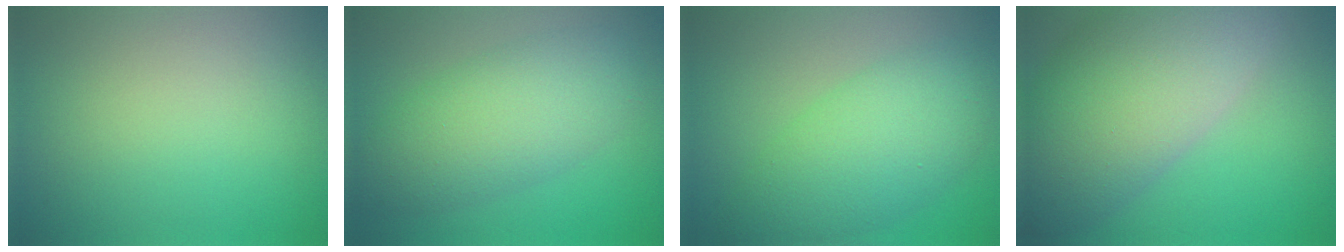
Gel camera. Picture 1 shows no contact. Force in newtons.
{"total": 6.4, "press": 6.4, "slide": 0.3}
{"total": 6.8, "press": 6.8, "slide": 0.3}
{"total": 12.6, "press": 12.5, "slide": 1.0}